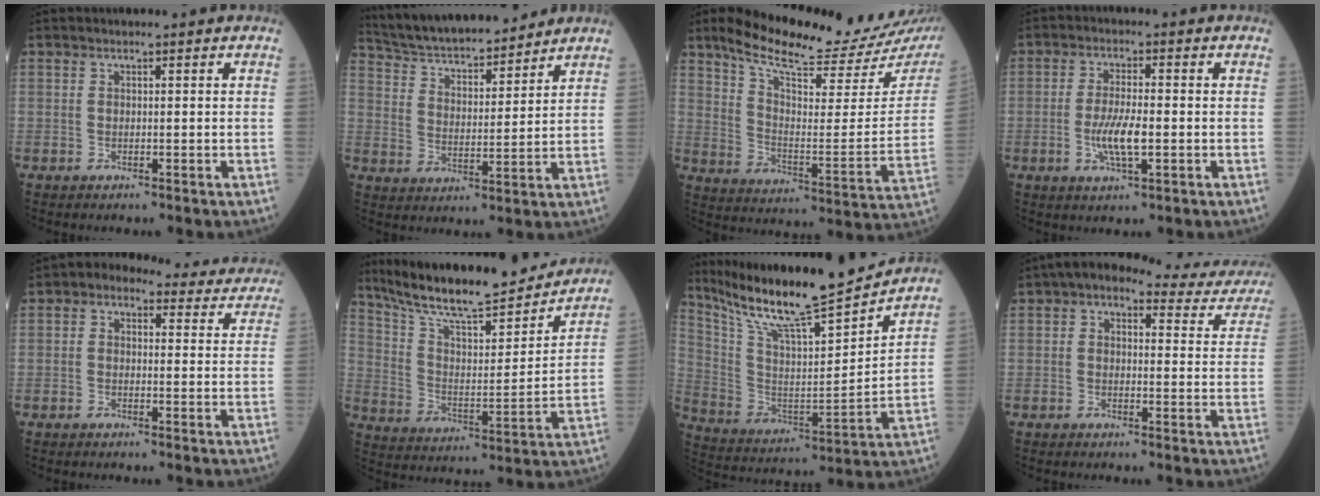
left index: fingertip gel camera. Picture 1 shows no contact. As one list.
[{"total": 16.8, "force": [15.4, 2.8, 6.2], "torque": [-0.110, 0.019, 0.258]}, {"total": 22.6, "force": [19.4, 3.7, 10.9], "torque": [-0.177, -0.046, 0.267]}, {"total": 5.9, "force": [-1.3, 1.2, 5.6], "torque": [-0.117, -0.007, -0.024]}, {"total": 11.3, "force": [9.5, 5.2, 3.4], "torque": [-0.019, 0.036, 0.096]}, {"total": 21.1, "force": [18.7, 2.6, 9.4], "torque": [-0.161, -0.007, 0.295]}, {"total": 20.2, "force": [17.6, 0.5, 9.9], "torque": [-0.181, -0.011, 0.302]}, {"total": 13.6, "force": [11.7, 4.9, 4.8], "torque": [-0.034, 0.025, 0.114]}]